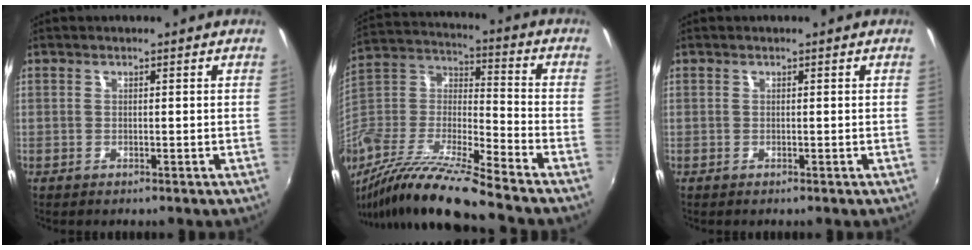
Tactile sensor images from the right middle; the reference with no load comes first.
{"total": 19.2, "force": [-14.5, 1.7, 12.5], "torque": [-0.244, -0.021, -0.283]}
{"total": 0.0}